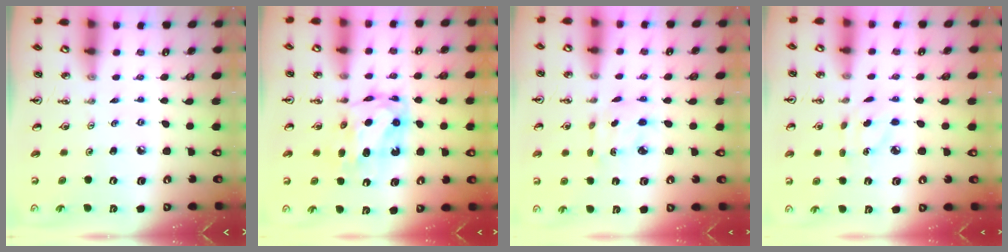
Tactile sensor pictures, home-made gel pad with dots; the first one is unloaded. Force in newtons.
{"total": 6.7, "press": 6.7, "slide": 0.4}
{"total": 2.8, "press": 2.7, "slide": 0.7}
{"total": 5.2, "press": 5.1, "slide": 0.6}